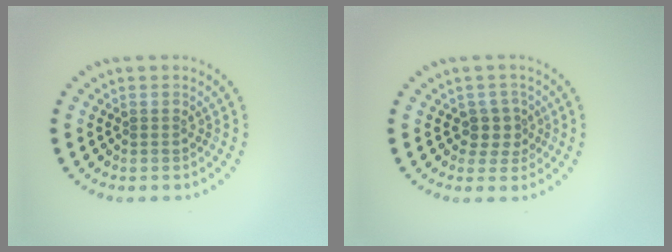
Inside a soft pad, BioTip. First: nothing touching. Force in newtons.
{"total": 2.3, "press": 1.9, "slide": 1.3}